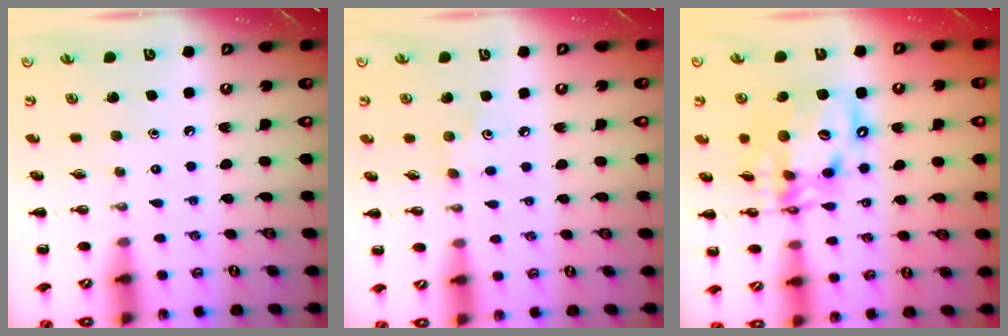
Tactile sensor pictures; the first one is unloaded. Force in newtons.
{"total": 3.9, "press": 3.8, "slide": 0.9}
{"total": 15.3, "press": 14.8, "slide": 3.7}